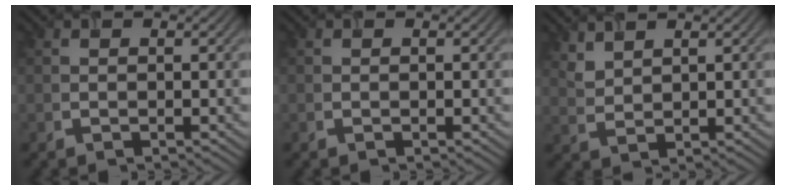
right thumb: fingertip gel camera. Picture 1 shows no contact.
{"total": 0.0}
{"total": 2.9, "force": [2.4, 1.0, 1.3], "torque": [-0.037, -0.001, 0.058]}